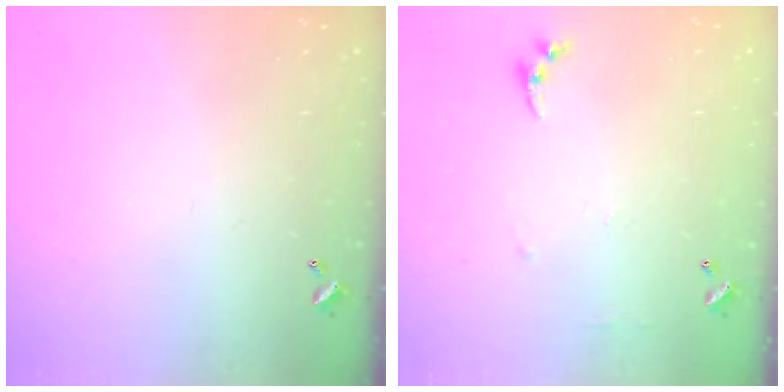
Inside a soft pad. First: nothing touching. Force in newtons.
{"total": 4.5, "press": 4.5, "slide": 0.5}